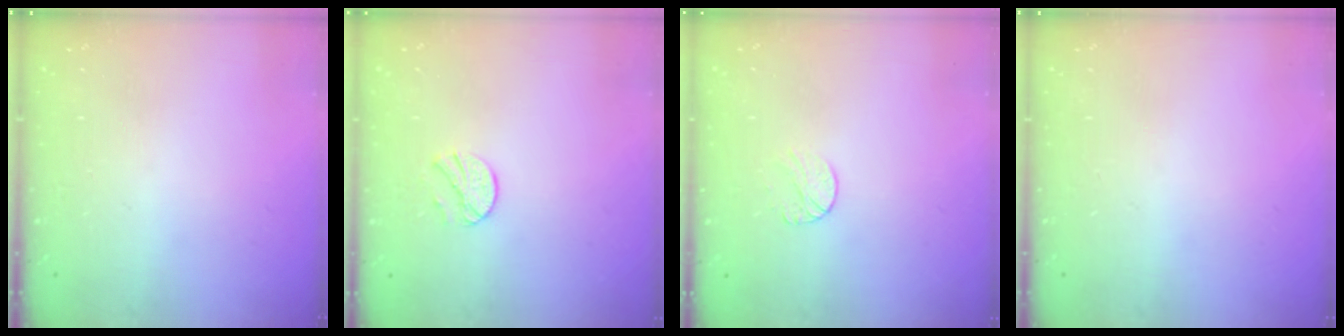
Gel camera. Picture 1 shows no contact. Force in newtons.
{"total": 7.3, "press": 7.3, "slide": 0.5}
{"total": 5.8, "press": 5.8, "slide": 0.5}
{"total": 0.0}